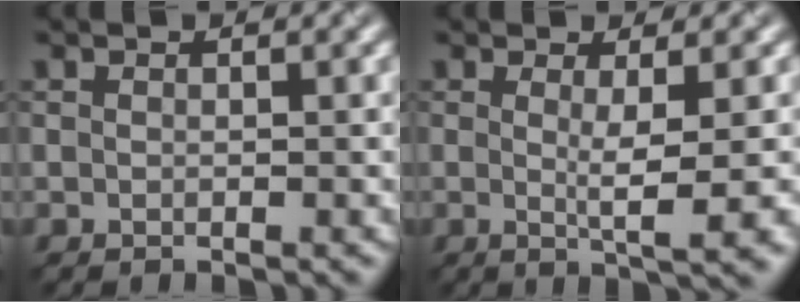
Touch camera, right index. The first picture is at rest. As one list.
[{"total": 4.1, "force": [0.1, 0.7, 4.0], "torque": [-0.060, -0.008, 0.002]}]